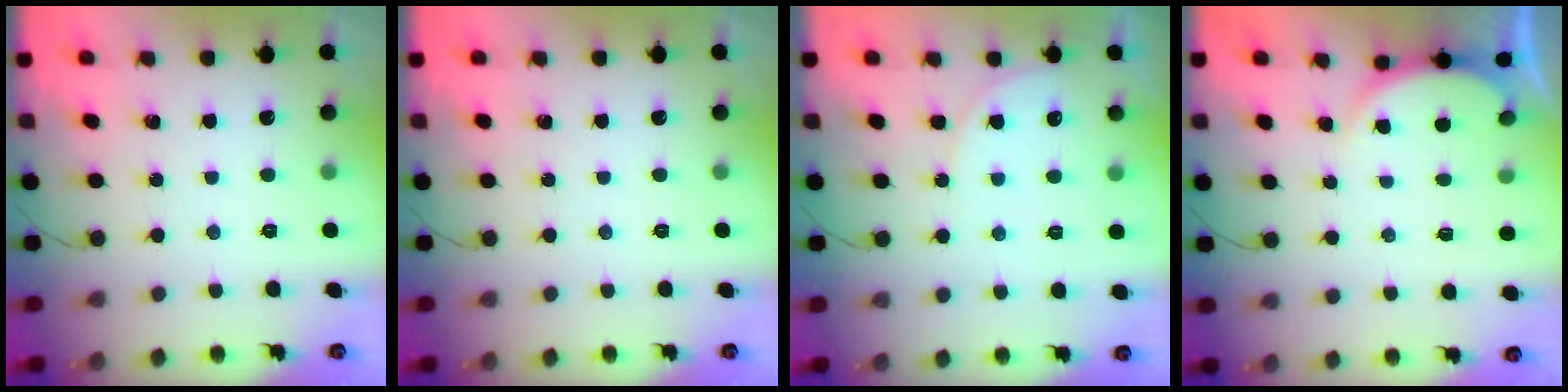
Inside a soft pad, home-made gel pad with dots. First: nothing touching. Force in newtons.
{"total": 0.0}
{"total": 5.4, "press": 5.3, "slide": 0.8}
{"total": 3.9, "press": 3.8, "slide": 0.6}